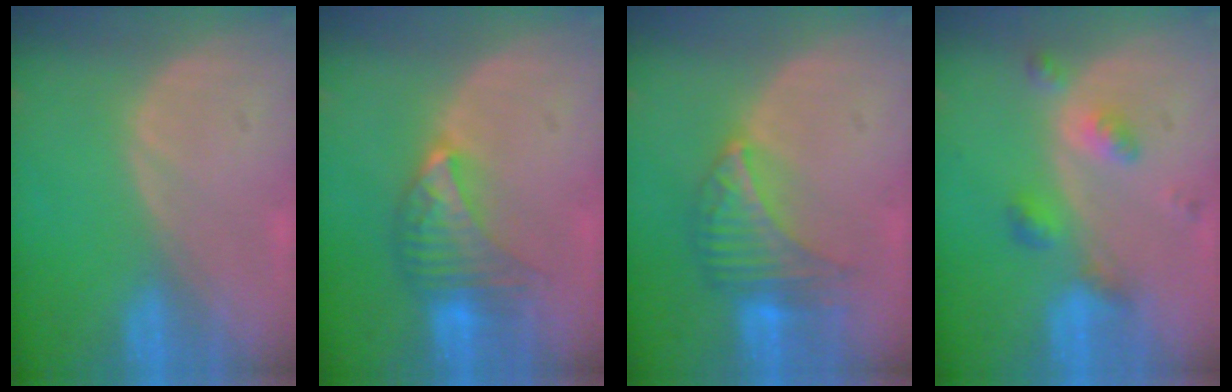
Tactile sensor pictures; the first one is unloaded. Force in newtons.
{"total": 6.8, "press": 6.4, "slide": 2.3}
{"total": 6.8, "press": 6.7, "slide": 1.4}
{"total": 5.3, "press": 4.6, "slide": 2.7}